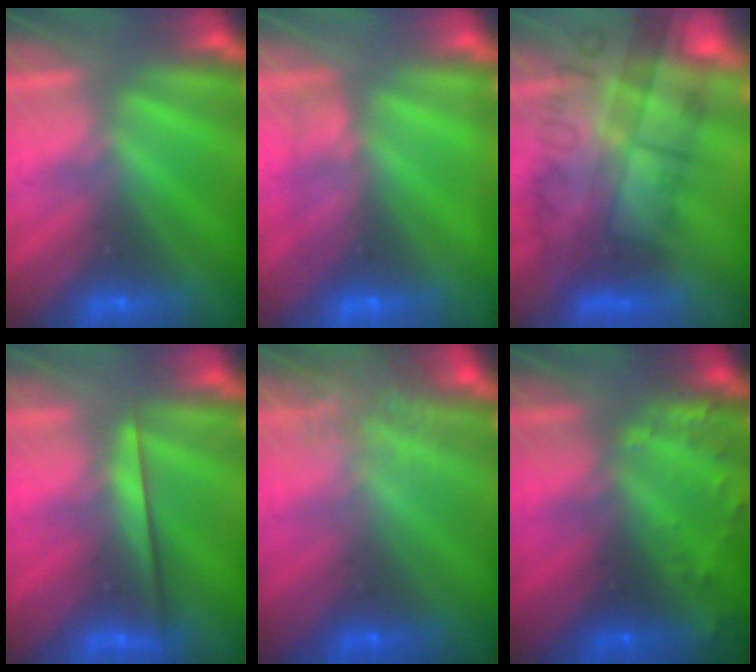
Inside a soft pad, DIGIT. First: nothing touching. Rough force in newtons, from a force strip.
{"total": 2.2}
{"total": 10.9}
{"total": 2.3}
{"total": 7.6}
{"total": 6.3}